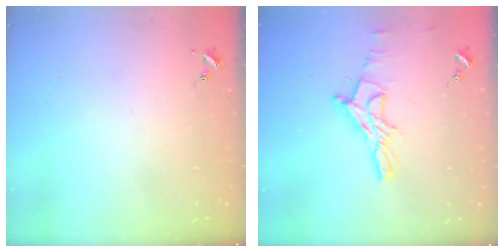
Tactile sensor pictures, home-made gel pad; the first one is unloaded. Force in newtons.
{"total": 13.2, "press": 13.1, "slide": 1.1}